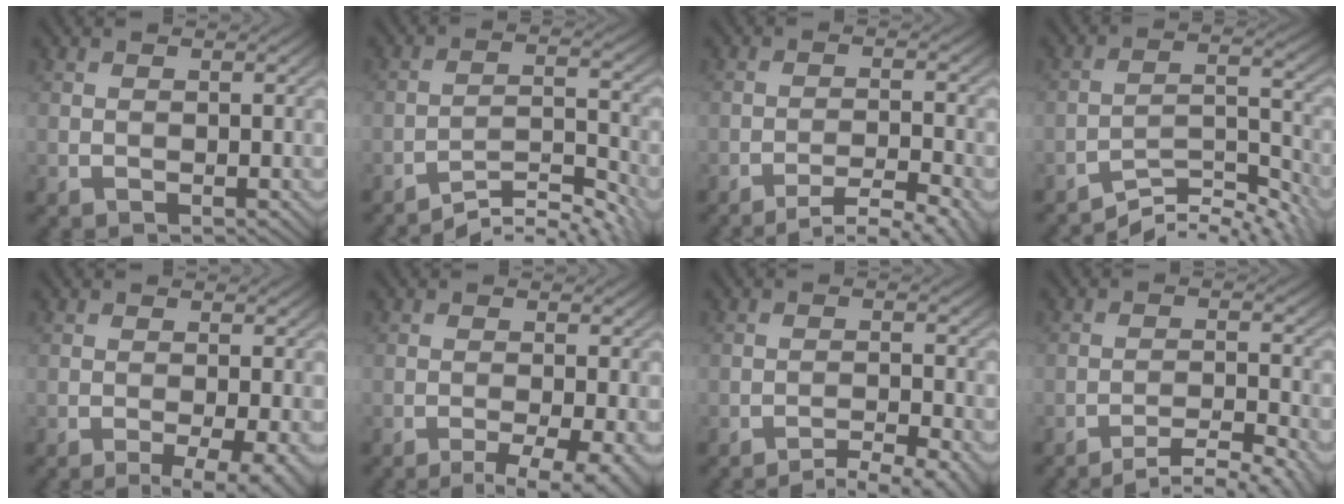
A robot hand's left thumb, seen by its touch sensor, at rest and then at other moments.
{"total": 5.3, "force": [-4.8, 0.1, 2.3], "torque": [-0.041, 0.003, -0.081]}
{"total": 4.7, "force": [-3.7, 0.3, 3.0], "torque": [-0.050, 0.007, -0.055]}
{"total": 6.8, "force": [-6.3, 0.6, 2.5], "torque": [-0.044, 0.001, -0.107]}
{"total": 5.2, "force": [-1.9, 1.4, 4.7], "torque": [-0.072, 0.005, -0.026]}
{"total": 5.9, "force": [-3.1, 1.3, 4.9], "torque": [-0.071, 0.004, -0.042]}
{"total": 4.1, "force": [-3.4, 0.0, 2.2], "torque": [-0.032, 0.008, -0.053]}
{"total": 4.7, "force": [-3.9, 0.1, 2.5], "torque": [-0.041, 0.006, -0.059]}